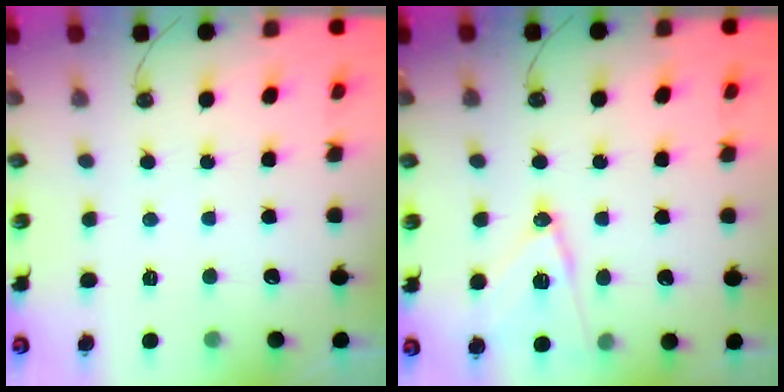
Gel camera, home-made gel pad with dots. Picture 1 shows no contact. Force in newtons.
{"total": 12.8, "press": 12.8, "slide": 0.5}